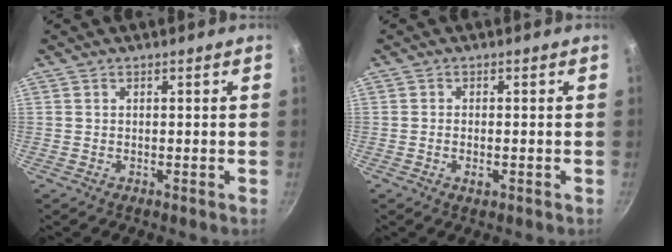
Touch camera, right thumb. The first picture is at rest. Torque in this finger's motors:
{"motor_torque": [-0.29, -0.05, -0.23, 0.07, 0.05]}